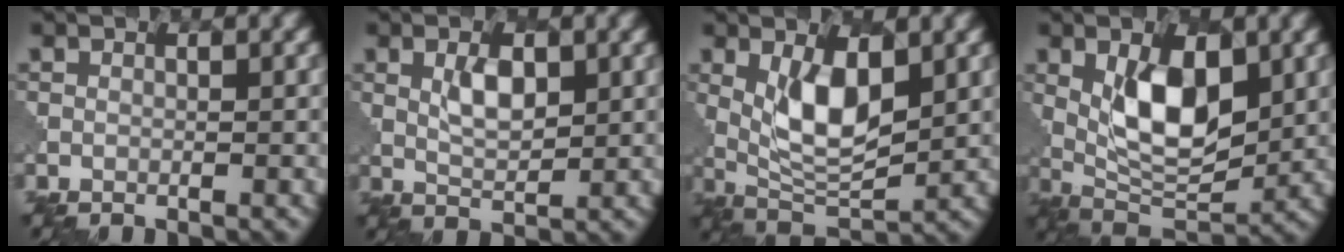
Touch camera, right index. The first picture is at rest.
{"total": 2.9, "force": [1.1, 1.4, 2.3], "torque": [-0.047, 0.000, 0.025]}
{"total": 6.0, "force": [1.6, 2.5, 5.2], "torque": [-0.103, -0.009, 0.036]}
{"total": 7.4, "force": [1.8, 3.6, 6.3], "torque": [-0.113, -0.008, 0.033]}